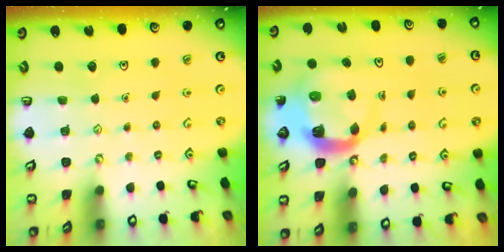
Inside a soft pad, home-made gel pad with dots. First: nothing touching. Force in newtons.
{"total": 6.7, "press": 6.6, "slide": 0.9}